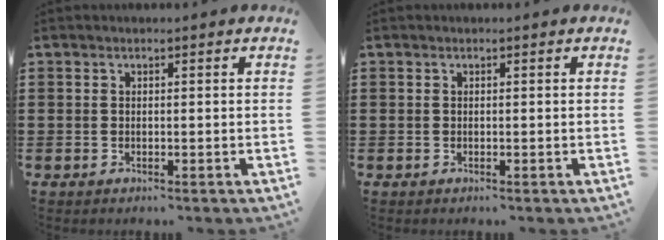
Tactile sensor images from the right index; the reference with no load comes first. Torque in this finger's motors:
{"motor_torque": [0.00, 0.01, 0.00, 0.00]}